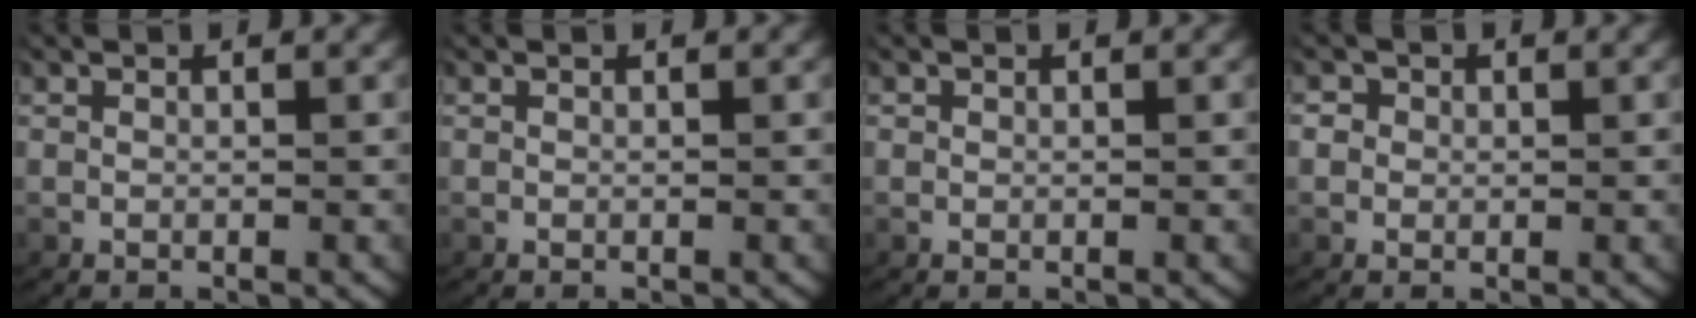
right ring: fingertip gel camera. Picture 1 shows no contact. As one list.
[{"total": 0.0}, {"total": 0.0}, {"total": 2.1, "force": [0.2, 2.1, 0.5], "torque": [-0.021, -0.002, 0.000]}]